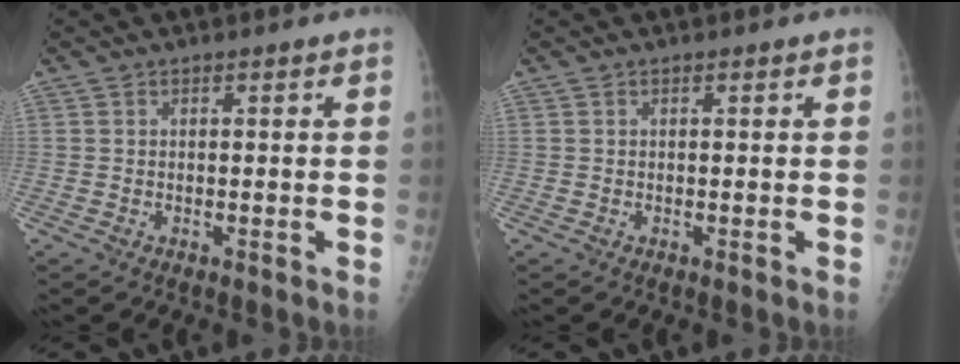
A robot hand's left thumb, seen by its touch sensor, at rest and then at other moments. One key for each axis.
{"total": 0.0}